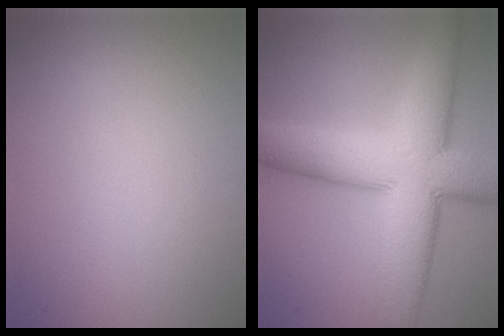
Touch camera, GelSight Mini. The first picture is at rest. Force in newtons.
{"total": 11.3, "press": 11.3, "slide": 0.5}